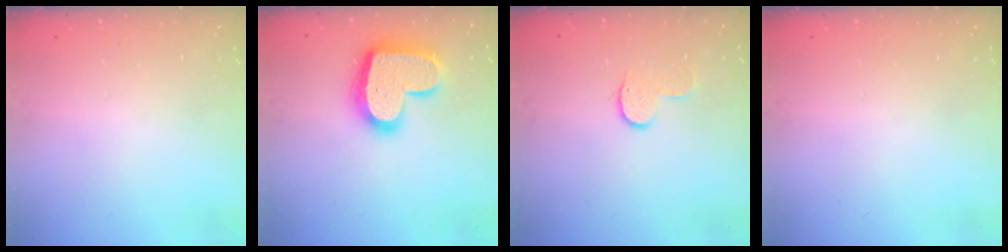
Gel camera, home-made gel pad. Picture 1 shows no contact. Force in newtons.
{"total": 18.1, "press": 18.1, "slide": 1.1}
{"total": 6.6, "press": 6.6, "slide": 0.6}
{"total": 0.0}